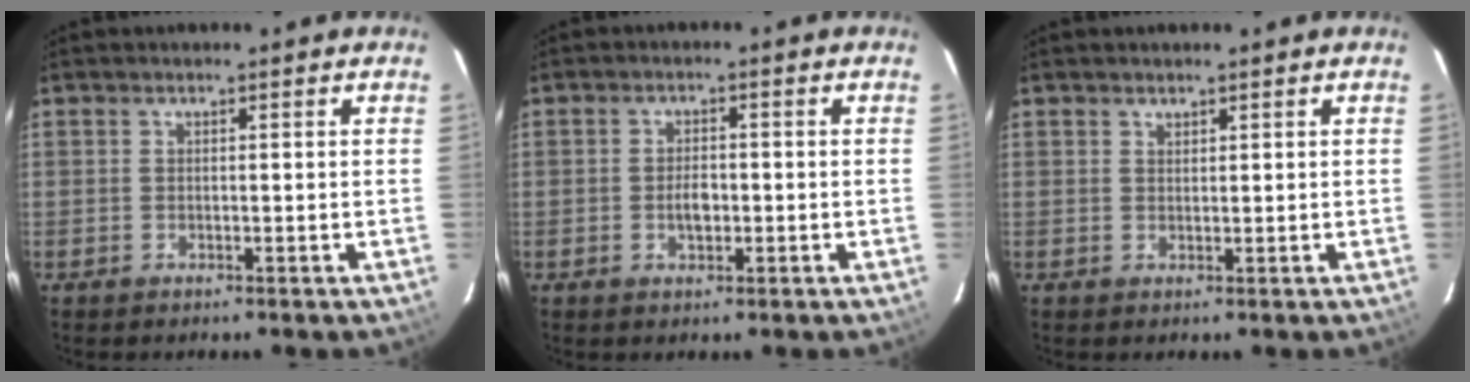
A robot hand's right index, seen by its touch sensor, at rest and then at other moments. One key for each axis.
{"total": 3.1, "fx": -0.6, "fy": 1.8, "fz": 2.4, "tx": -0.044, "ty": 0.003, "tz": -0.010}
{"total": 0.8, "fx": 0.7, "fy": 0.4, "fz": 0.1, "tx": -0.001, "ty": 0.001, "tz": 0.014}